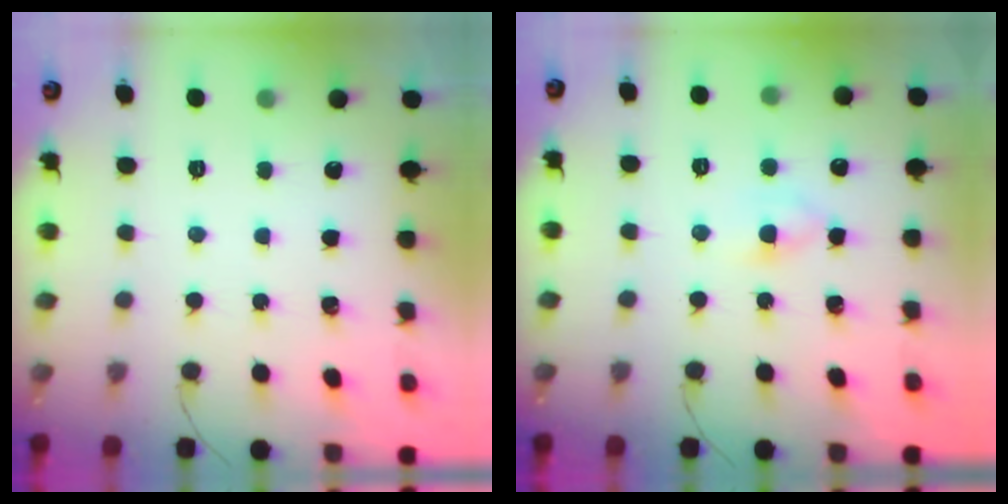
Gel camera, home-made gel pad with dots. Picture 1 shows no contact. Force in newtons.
{"total": 3.7, "press": 3.5, "slide": 1.3}